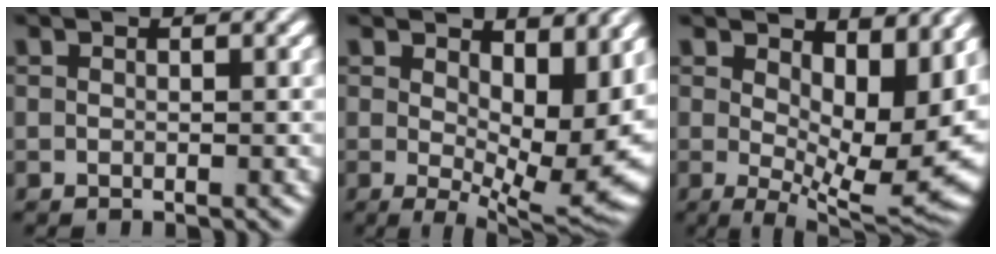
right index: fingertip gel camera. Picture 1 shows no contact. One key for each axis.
{"total": 7.3, "fx": 0.5, "fy": 2.3, "fz": 6.9, "tx": -0.070, "ty": -0.028, "tz": 0.024}
{"total": 8.4, "fx": 0.8, "fy": 2.9, "fz": 7.9, "tx": -0.078, "ty": -0.026, "tz": 0.028}